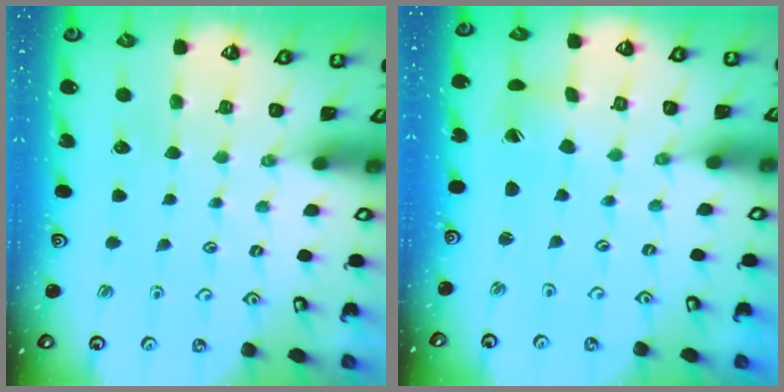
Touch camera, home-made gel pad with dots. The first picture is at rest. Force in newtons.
{"total": 1.9, "press": 1.8, "slide": 0.2}